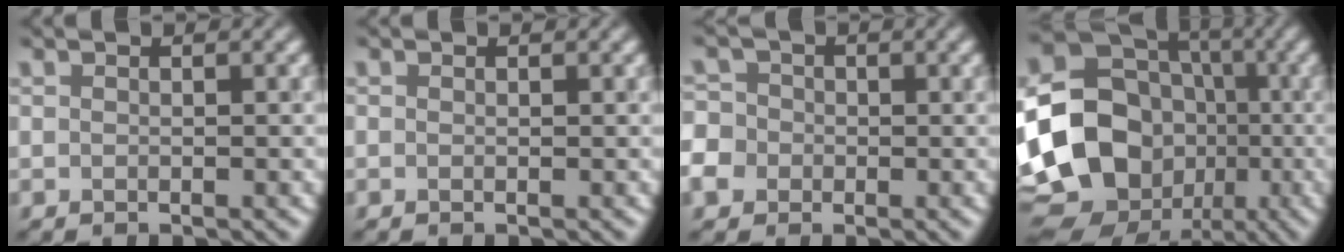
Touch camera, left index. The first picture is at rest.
{"total": 0.0}
{"total": 7.1, "force": [-2.9, 6.2, 2.0], "torque": [-0.057, 0.000, -0.079]}
{"total": 18.4, "force": [-2.5, 15.9, 9.0], "torque": [-0.194, -0.009, -0.079]}